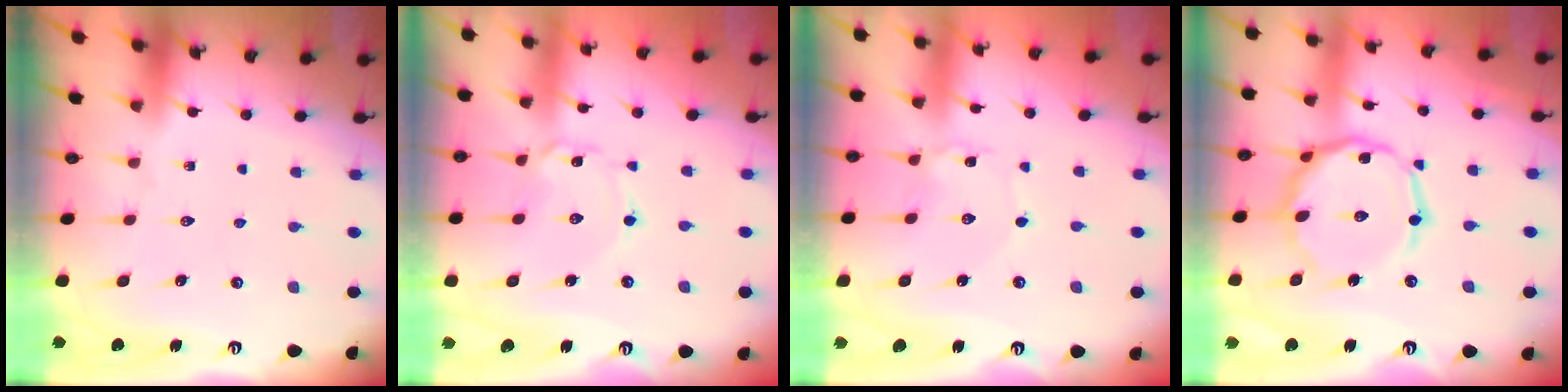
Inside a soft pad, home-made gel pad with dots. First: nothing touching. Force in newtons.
{"total": 2.0, "press": 2.0, "slide": 0.2}
{"total": 1.4, "press": 1.4, "slide": 0.1}
{"total": 15.2, "press": 15.1, "slide": 0.9}